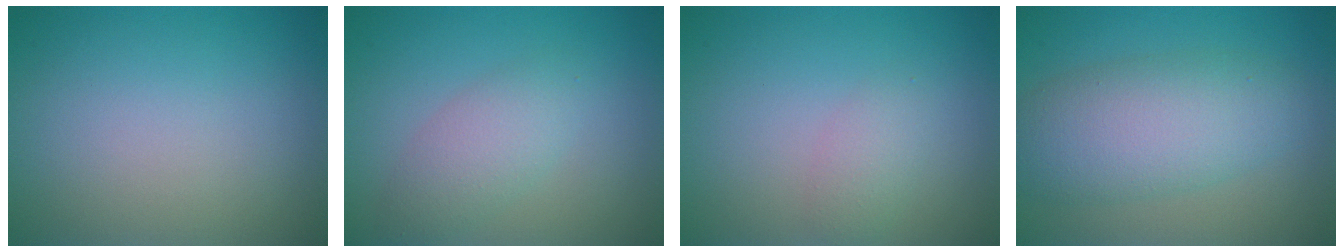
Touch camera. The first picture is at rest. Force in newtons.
{"total": 2.8, "press": 2.8, "slide": 0.2}
{"total": 1.6, "press": 1.6, "slide": 0.1}
{"total": 6.7, "press": 6.7, "slide": 0.1}